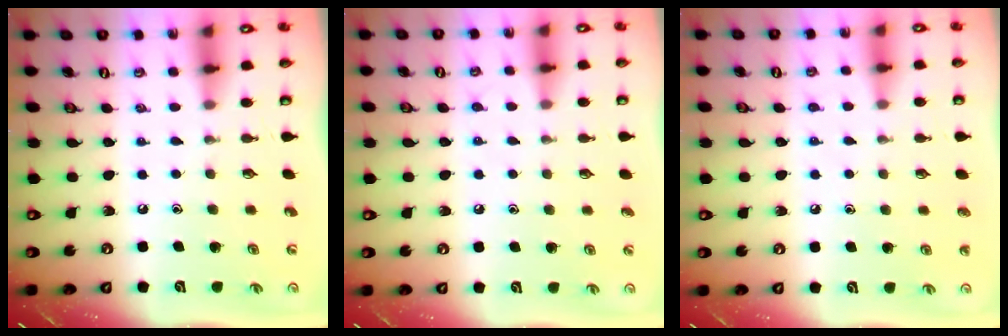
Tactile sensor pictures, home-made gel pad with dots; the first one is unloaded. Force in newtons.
{"total": 4.8, "press": 4.7, "slide": 0.7}
{"total": 3.9, "press": 3.8, "slide": 0.4}